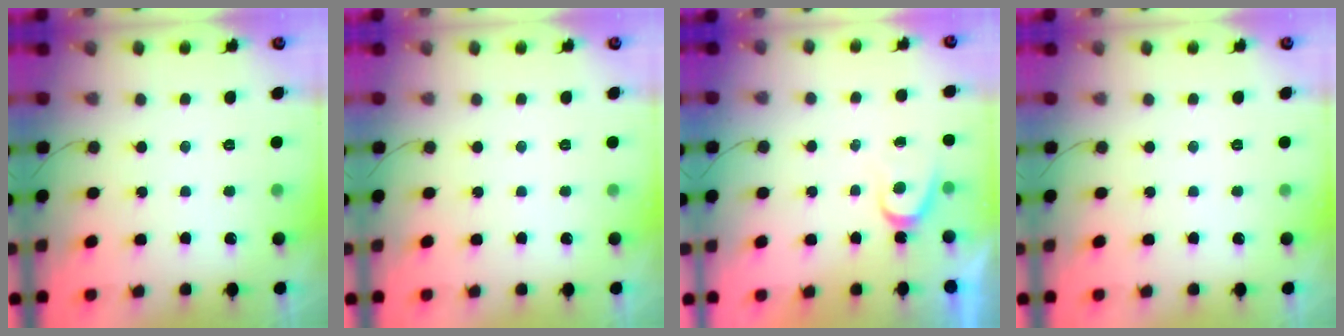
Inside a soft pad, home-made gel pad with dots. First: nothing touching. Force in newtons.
{"total": 0.0}
{"total": 3.6, "press": 3.5, "slide": 0.3}
{"total": 0.0}